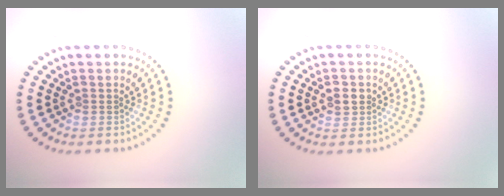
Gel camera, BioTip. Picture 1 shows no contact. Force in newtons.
{"total": 1.6, "press": 1.6, "slide": 0.3}